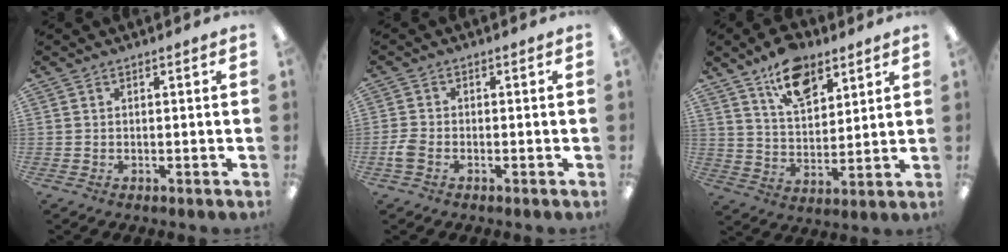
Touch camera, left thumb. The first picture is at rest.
{"total": 2.9, "force": [-1.2, 1.8, 1.9], "torque": [-0.043, 0.003, -0.025]}
{"total": 12.4, "force": [8.5, 6.5, 6.3], "torque": [-0.098, -0.039, 0.152]}